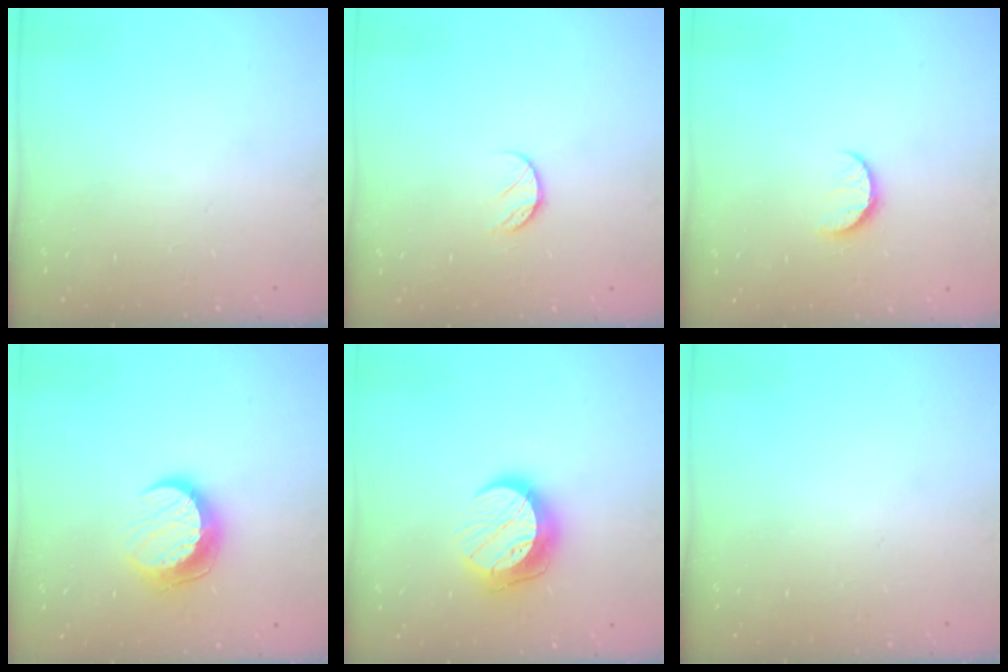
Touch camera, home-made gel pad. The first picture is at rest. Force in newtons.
{"total": 7.0, "press": 6.9, "slide": 0.6}
{"total": 6.7, "press": 6.7, "slide": 0.4}
{"total": 10.4, "press": 10.4, "slide": 0.5}
{"total": 11.6, "press": 11.6, "slide": 0.6}
{"total": 0.0}